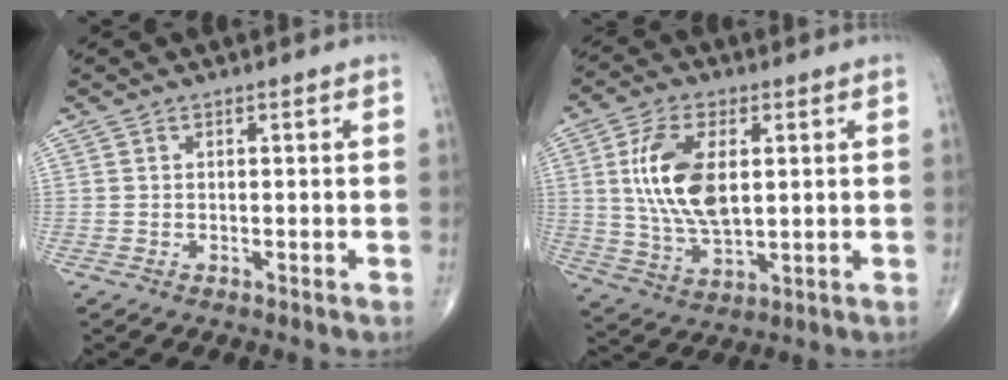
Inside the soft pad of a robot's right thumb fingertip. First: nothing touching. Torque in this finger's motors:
{"motor_torque": [0.77, 3.08, 1.35, -0.17, 0.17]}